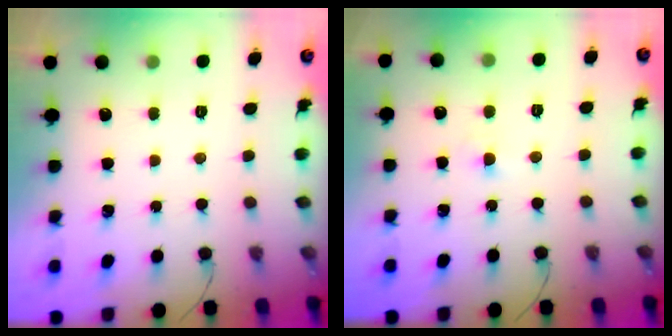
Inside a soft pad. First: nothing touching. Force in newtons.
{"total": 2.1, "press": 2.0, "slide": 0.7}